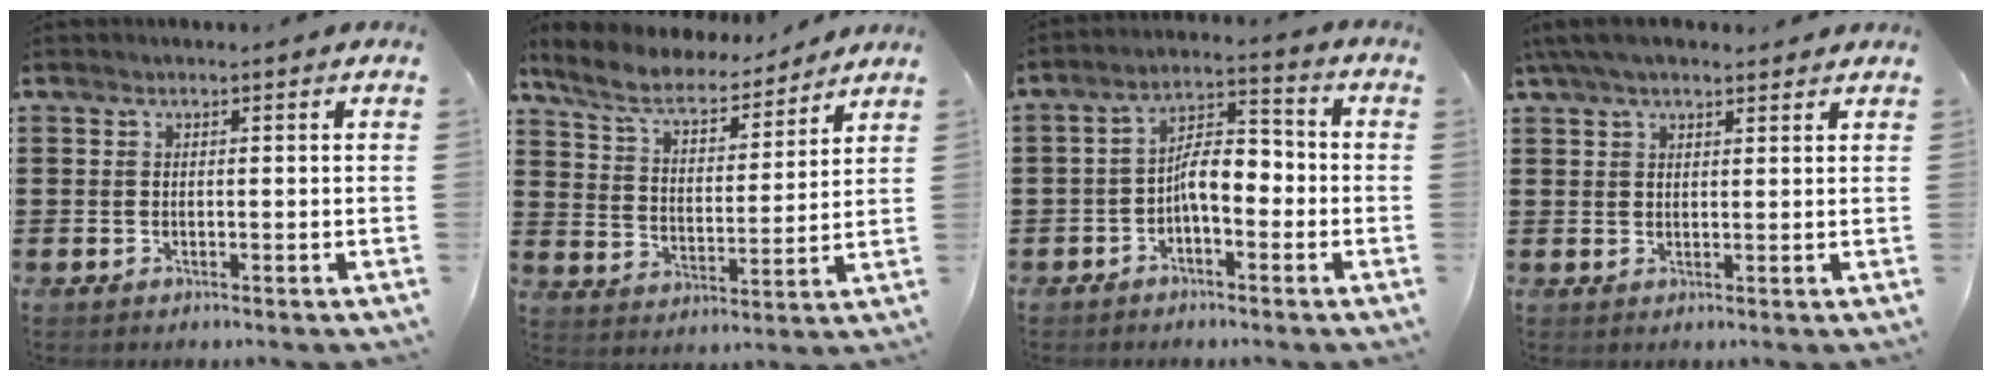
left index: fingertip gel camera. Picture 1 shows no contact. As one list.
[{"total": 7.5, "force": [6.4, 1.8, 3.6], "torque": [-0.096, -0.032, 0.108]}, {"total": 6.4, "force": [-2.2, 2.8, 5.3], "torque": [-0.109, 0.013, -0.048]}, {"total": 4.4, "force": [3.4, 1.3, 2.6], "torque": [-0.058, 0.003, 0.063]}]